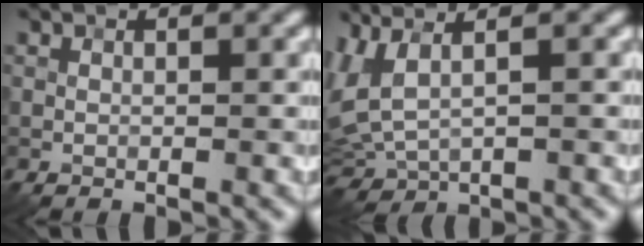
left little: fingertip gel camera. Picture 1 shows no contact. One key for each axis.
{"total": 4.6, "fx": 0.6, "fy": 2.2, "fz": 4.0, "tx": -0.111, "ty": -0.001, "tz": 0.014}